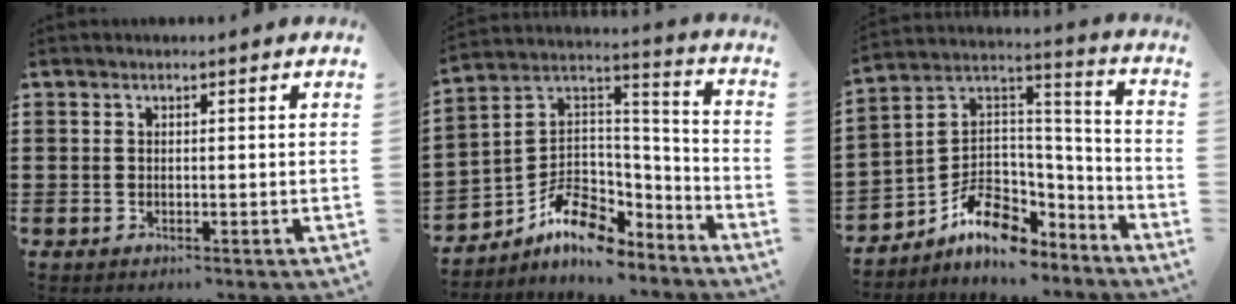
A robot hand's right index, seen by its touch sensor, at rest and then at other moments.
{"total": 9.4, "force": [-5.9, 5.9, 4.3], "torque": [-0.090, 0.009, -0.108]}
{"total": 9.6, "force": [-5.7, 6.5, 4.3], "torque": [-0.096, 0.010, -0.103]}